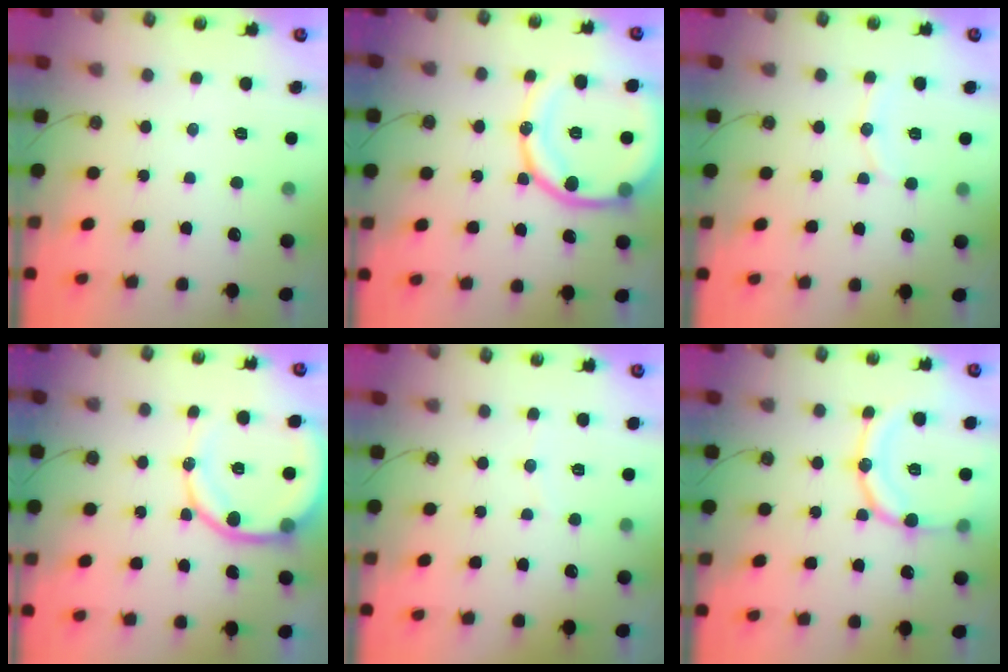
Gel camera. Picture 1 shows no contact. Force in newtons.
{"total": 18.1, "press": 18.0, "slide": 2.2}
{"total": 7.2, "press": 6.7, "slide": 2.6}
{"total": 13.1, "press": 13.0, "slide": 1.5}
{"total": 2.3, "press": 2.0, "slide": 1.0}
{"total": 16.3, "press": 16.0, "slide": 3.2}